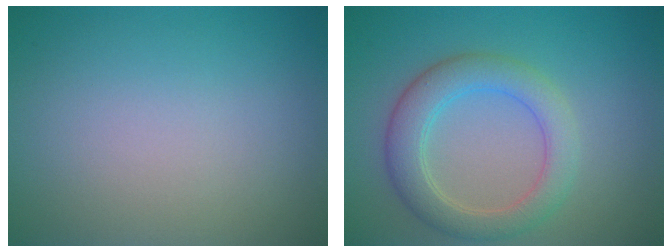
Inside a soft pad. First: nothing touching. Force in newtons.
{"total": 4.4, "press": 4.4, "slide": 0.1}